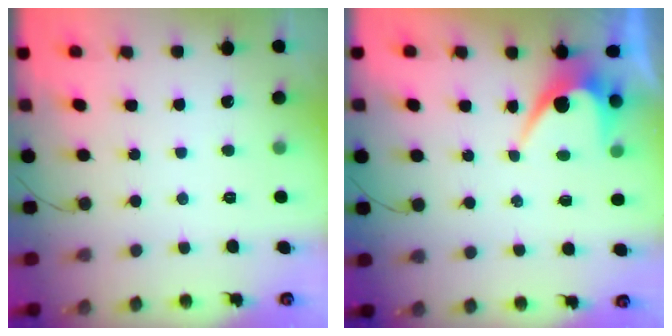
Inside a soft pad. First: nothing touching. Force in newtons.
{"total": 5.6, "press": 5.6, "slide": 0.3}